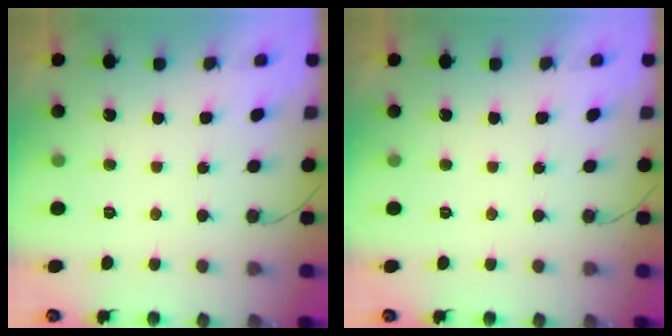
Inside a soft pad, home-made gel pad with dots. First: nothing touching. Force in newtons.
{"total": 0.0}